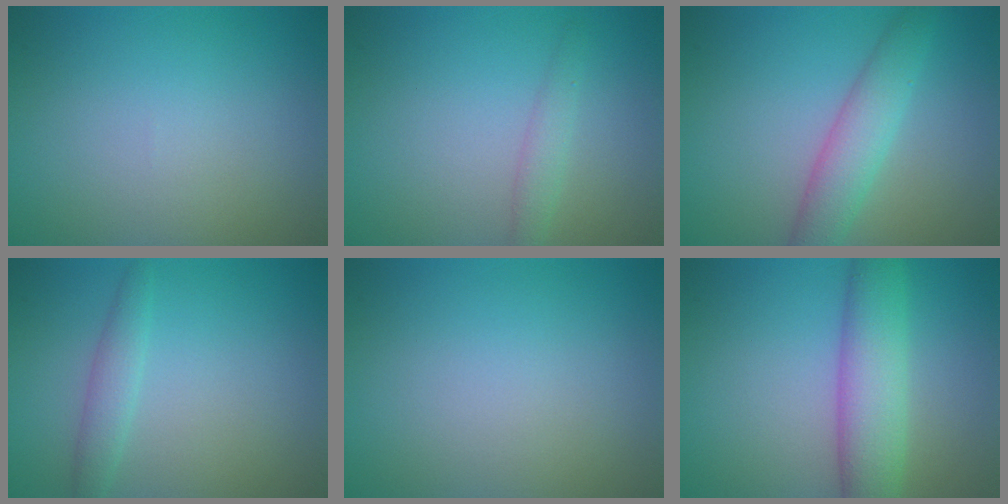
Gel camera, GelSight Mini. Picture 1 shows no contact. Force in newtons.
{"total": 1.4, "press": 1.4, "slide": 0.0}
{"total": 3.7, "press": 3.7, "slide": 0.1}
{"total": 1.9, "press": 1.9, "slide": 0.1}
{"total": 0.0}
{"total": 5.3, "press": 5.3, "slide": 0.1}